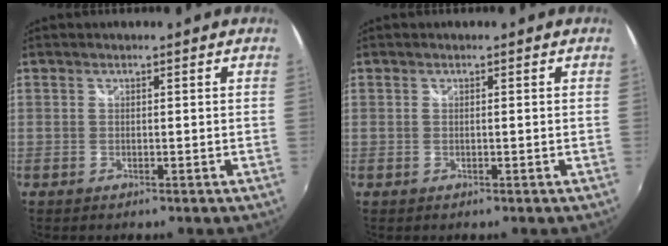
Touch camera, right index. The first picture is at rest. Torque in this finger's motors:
{"motor_torque": [-0.11, 0.35, 0.00, 0.00]}